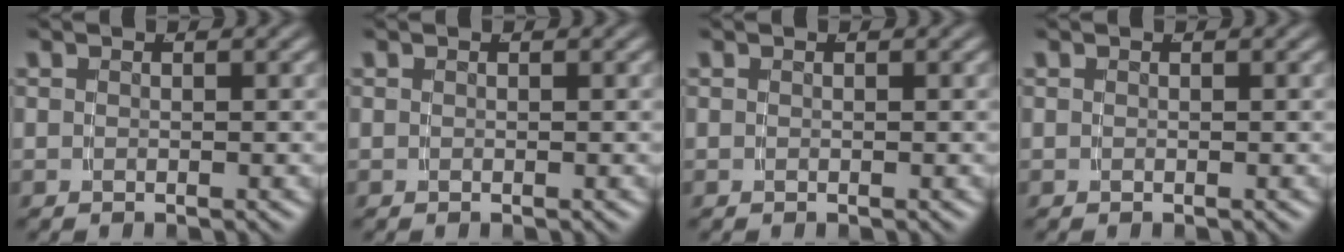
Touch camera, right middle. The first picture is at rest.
{"total": 0.0}
{"total": 0.0}
{"total": 0.0}